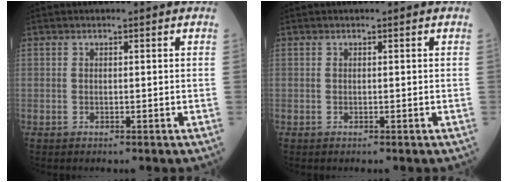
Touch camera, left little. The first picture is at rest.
{"total": 0.0}